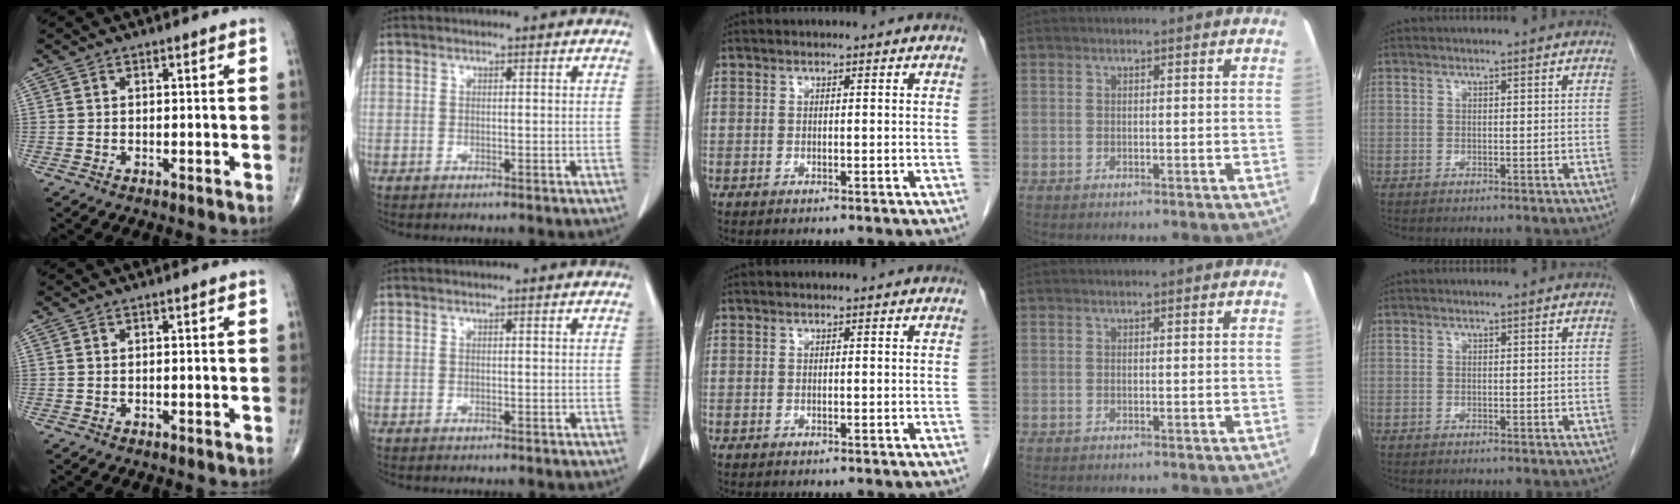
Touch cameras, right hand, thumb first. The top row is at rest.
{}